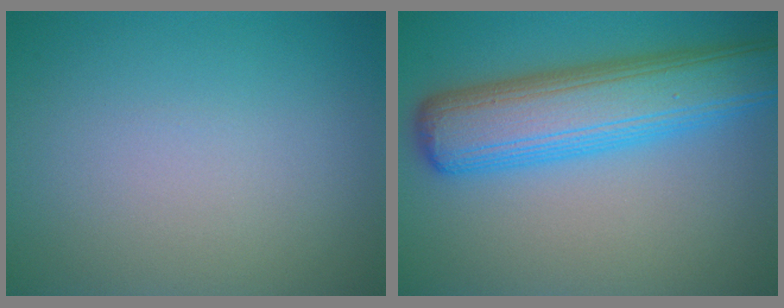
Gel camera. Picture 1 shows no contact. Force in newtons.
{"total": 8.9, "press": 8.9, "slide": 0.2}